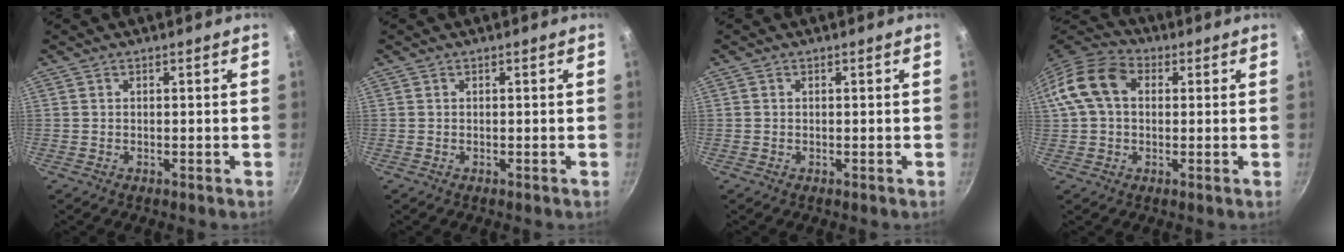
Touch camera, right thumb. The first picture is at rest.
{"total": 0.0}
{"total": 0.0}
{"total": 12.5, "force": [2.3, 8.8, 8.6], "torque": [-0.148, 0.030, 0.025]}